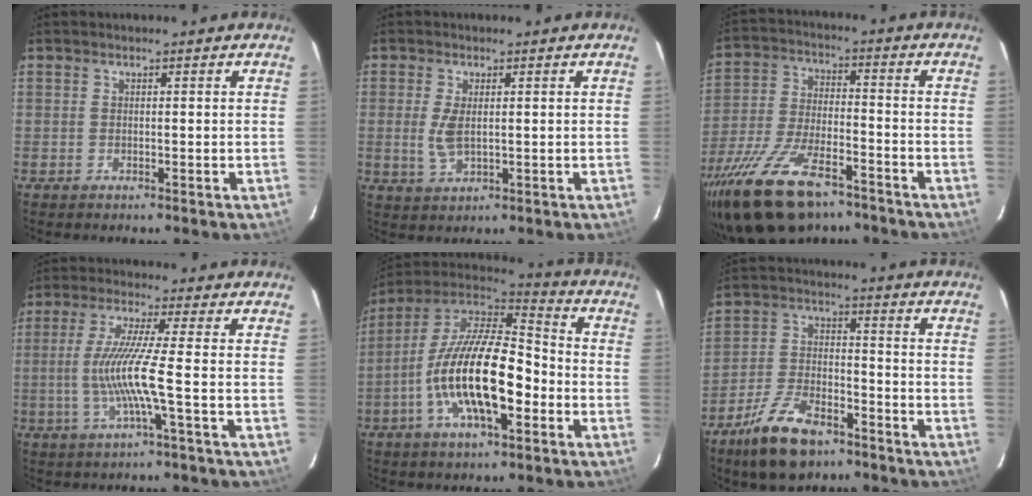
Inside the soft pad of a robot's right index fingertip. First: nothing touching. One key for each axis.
{"total": 4.4, "fx": 0.2, "fy": 2.1, "fz": 3.8, "tx": -0.084, "ty": -0.005, "tz": 0.007}
{"total": 19.6, "fx": -13.9, "fy": 7.9, "fz": 11.3, "tx": -0.241, "ty": -0.032, "tz": -0.243}
{"total": 9.2, "fx": -2.0, "fy": -1.5, "fz": 8.8, "tx": -0.182, "ty": -0.009, "tz": -0.035}
{"total": 19.8, "fx": -5.8, "fy": 7.6, "fz": 17.3, "tx": -0.333, "ty": -0.007, "tz": -0.115}
{"total": 13.4, "fx": -9.3, "fy": 6.0, "fz": 7.5, "tx": -0.167, "ty": -0.005, "tz": -0.164}